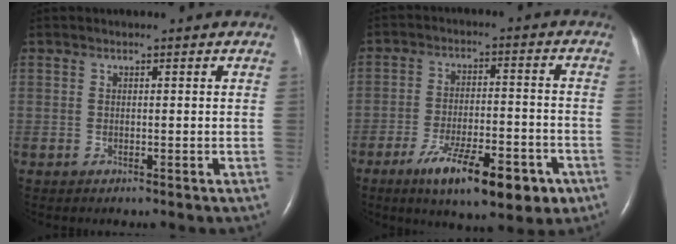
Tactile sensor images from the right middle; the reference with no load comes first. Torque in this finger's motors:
{"motor_torque": [1.26, -0.88, 0.27, 0.12]}